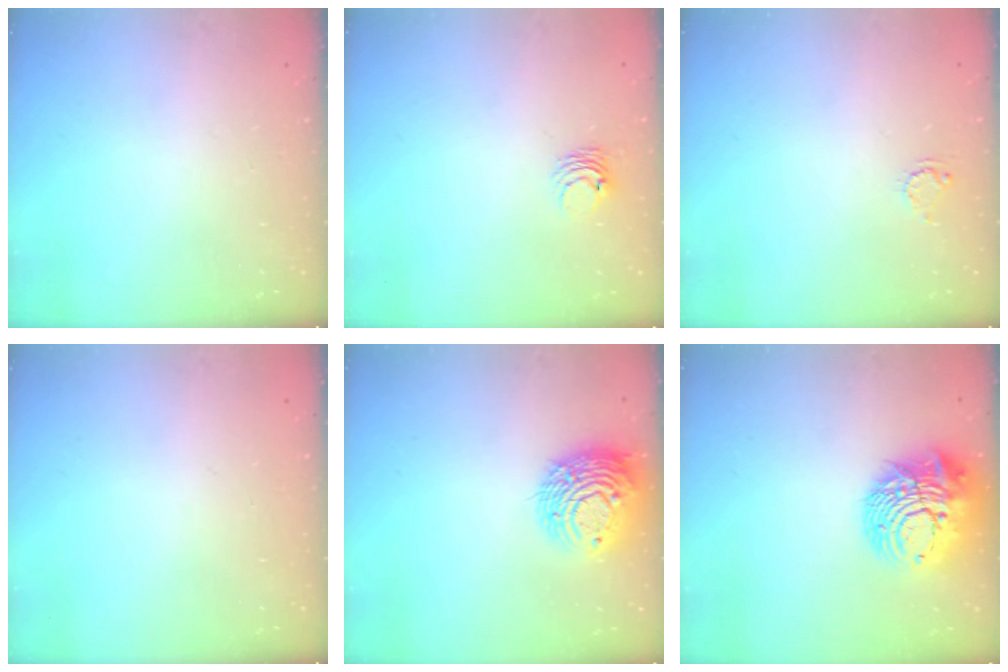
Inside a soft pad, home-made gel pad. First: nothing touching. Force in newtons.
{"total": 3.9, "press": 3.9, "slide": 0.3}
{"total": 3.5, "press": 3.5, "slide": 0.2}
{"total": 0.0}
{"total": 12.2, "press": 12.1, "slide": 1.0}
{"total": 15.9, "press": 15.8, "slide": 1.6}